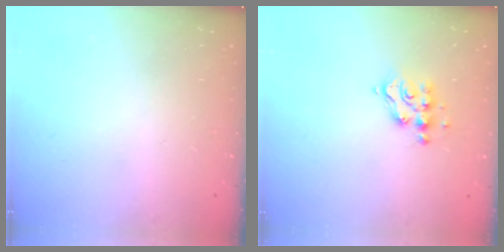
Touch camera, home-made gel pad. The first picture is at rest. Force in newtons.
{"total": 6.9, "press": 6.9, "slide": 0.7}